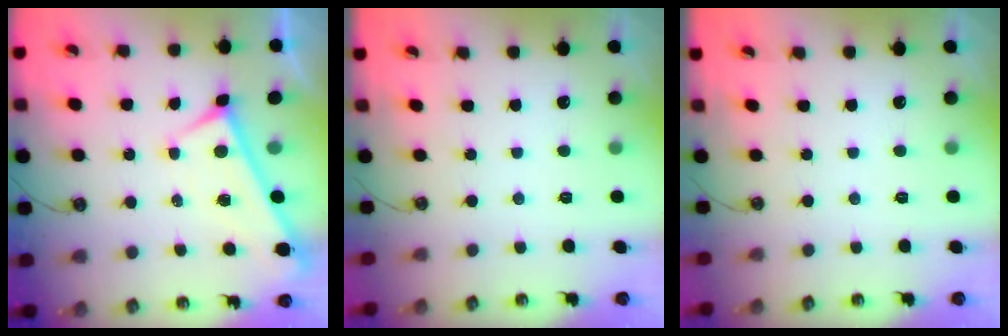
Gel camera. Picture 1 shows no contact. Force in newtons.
{"total": 0.0}
{"total": 0.0}